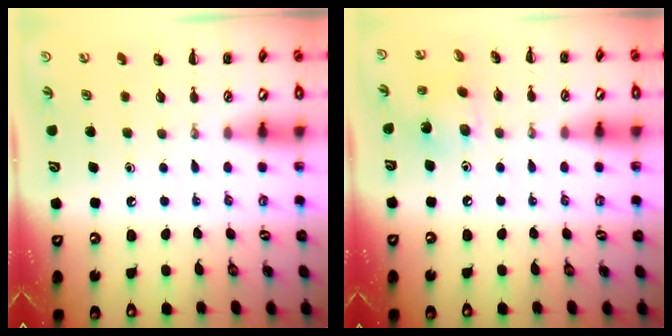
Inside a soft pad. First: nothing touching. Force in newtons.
{"total": 3.3, "press": 3.2, "slide": 0.6}